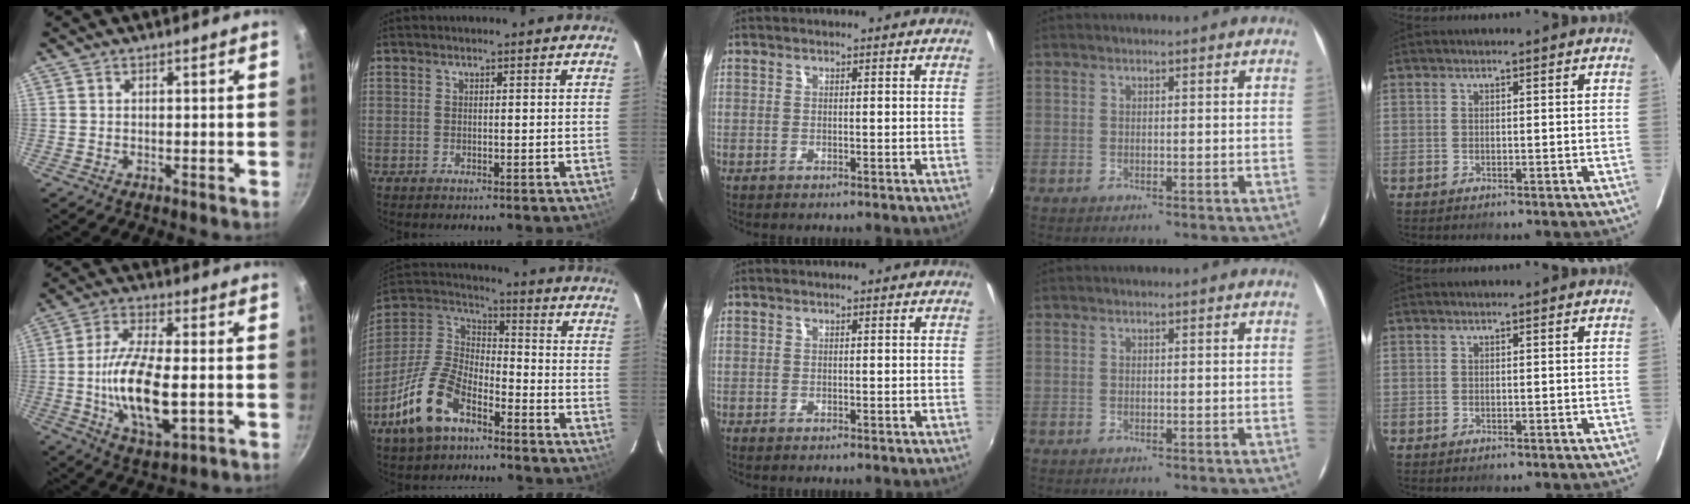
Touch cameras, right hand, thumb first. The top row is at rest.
{"thumb": {"total": 14.9, "force": [-2.2, 5.8, 13.6], "torque": [-0.261, 0.000, -0.044]}, "index": {"total": 14.9, "force": [-8.8, 7.2, 9.6], "torque": [-0.207, 0.006, -0.170]}}